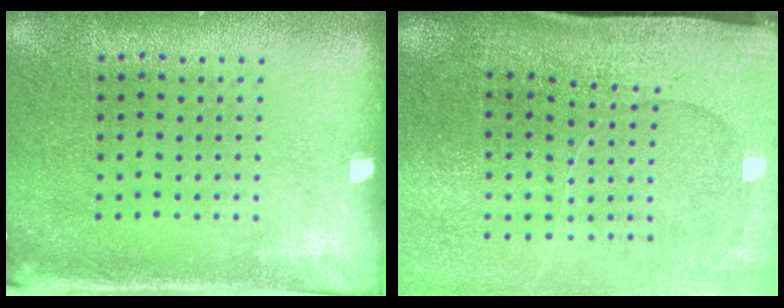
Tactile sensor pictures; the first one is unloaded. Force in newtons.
{"total": 4.0, "press": 3.3, "slide": 2.3}